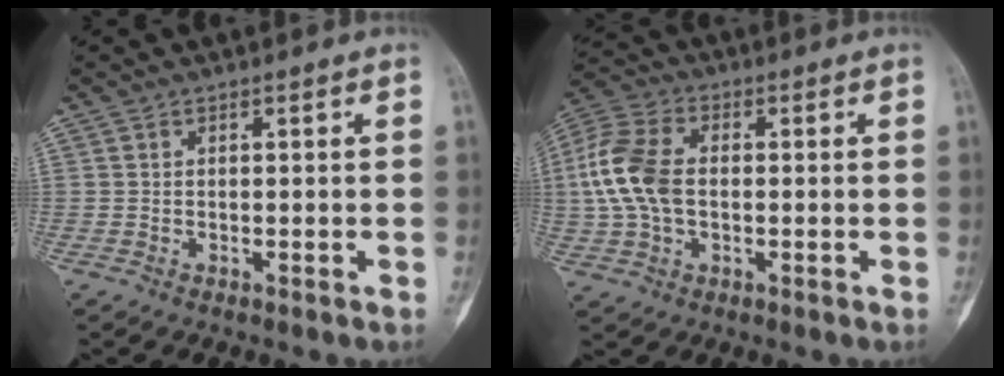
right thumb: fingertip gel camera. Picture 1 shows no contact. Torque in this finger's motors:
{"motor_torque": [1.05, 1.69, 1.10, 0.06, 0.19]}